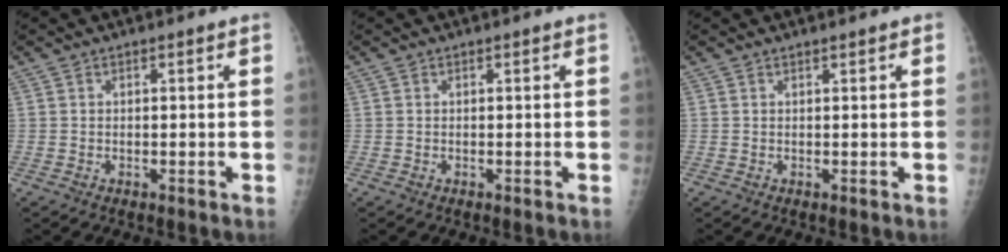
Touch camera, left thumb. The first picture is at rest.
{"total": 0.0}
{"total": 0.6, "force": [0.5, 0.2, 0.4], "torque": [-0.004, 0.000, 0.006]}